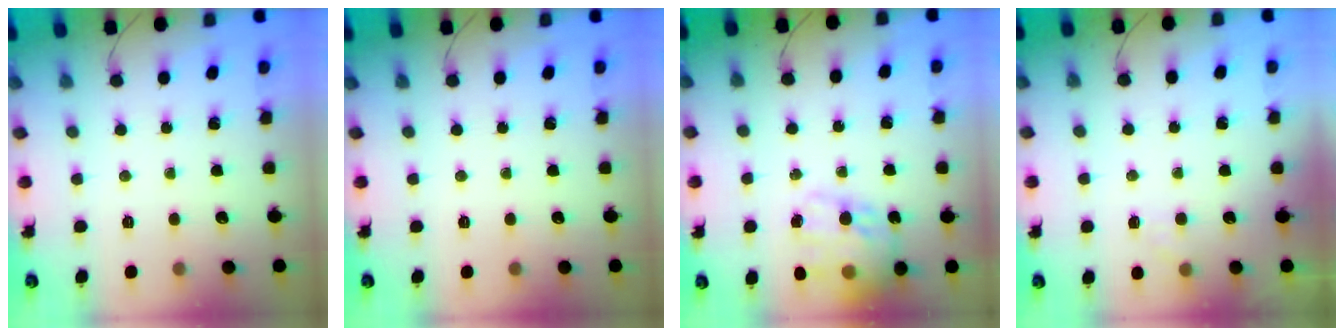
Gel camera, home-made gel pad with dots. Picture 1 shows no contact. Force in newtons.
{"total": 0.0}
{"total": 17.9, "press": 17.2, "slide": 5.0}
{"total": 3.8, "press": 3.5, "slide": 1.4}